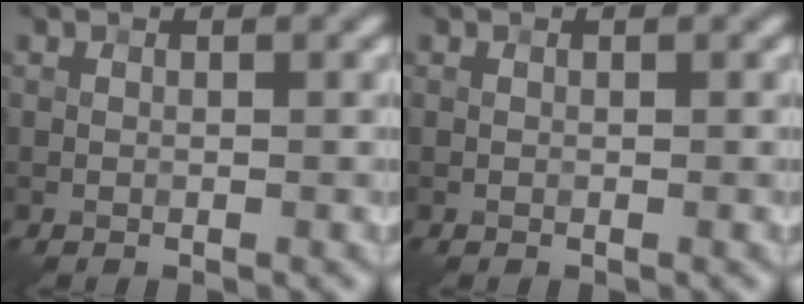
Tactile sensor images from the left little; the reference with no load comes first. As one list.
[{"total": 0.0}]